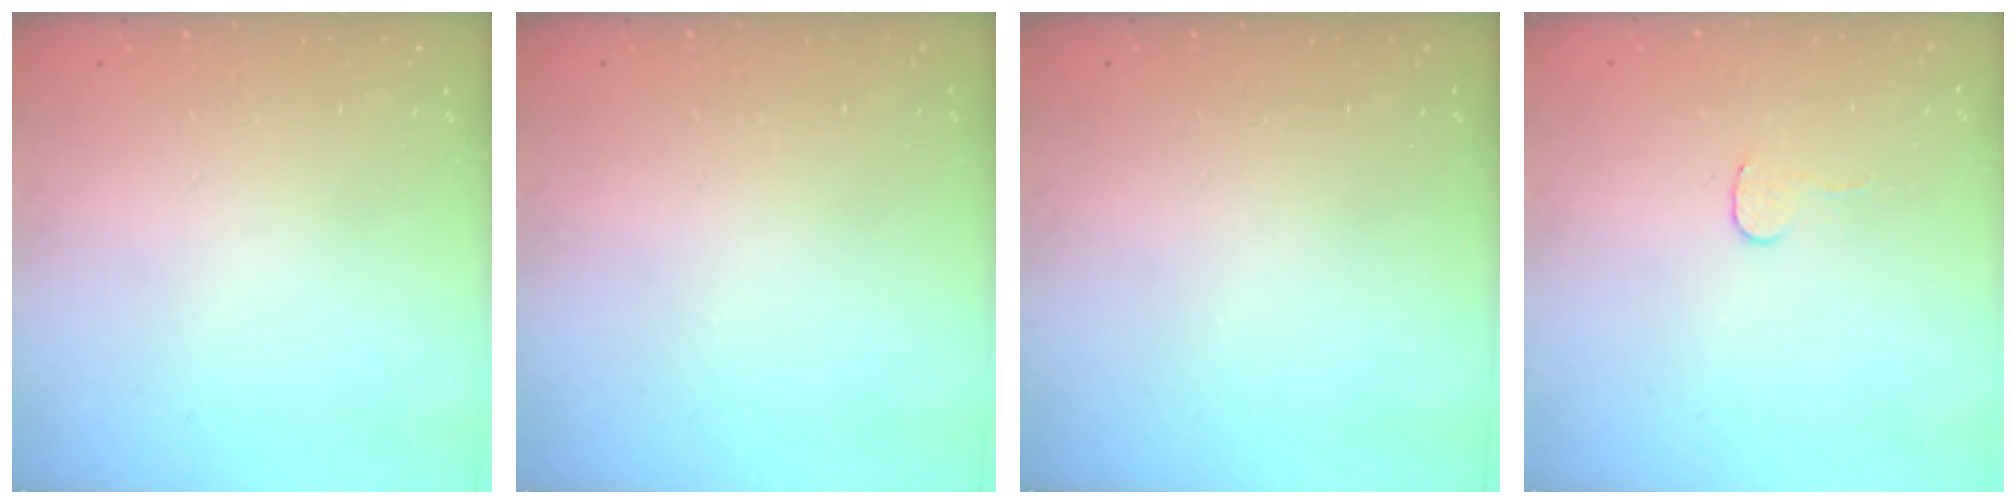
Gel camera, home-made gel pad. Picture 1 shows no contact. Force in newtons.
{"total": 0.0}
{"total": 0.0}
{"total": 4.1, "press": 4.1, "slide": 0.3}